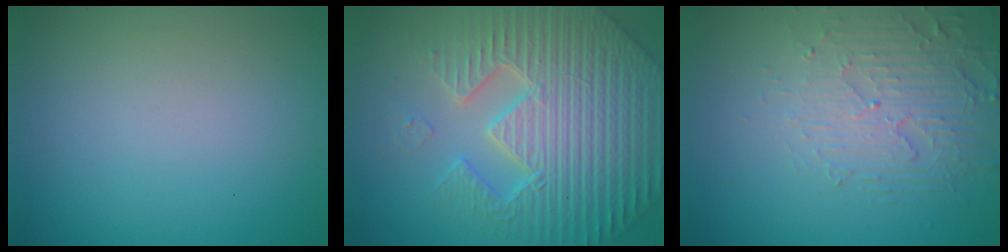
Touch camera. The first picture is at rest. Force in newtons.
{"total": 7.5, "press": 7.2, "slide": 1.8}
{"total": 5.0, "press": 3.4, "slide": 3.7}